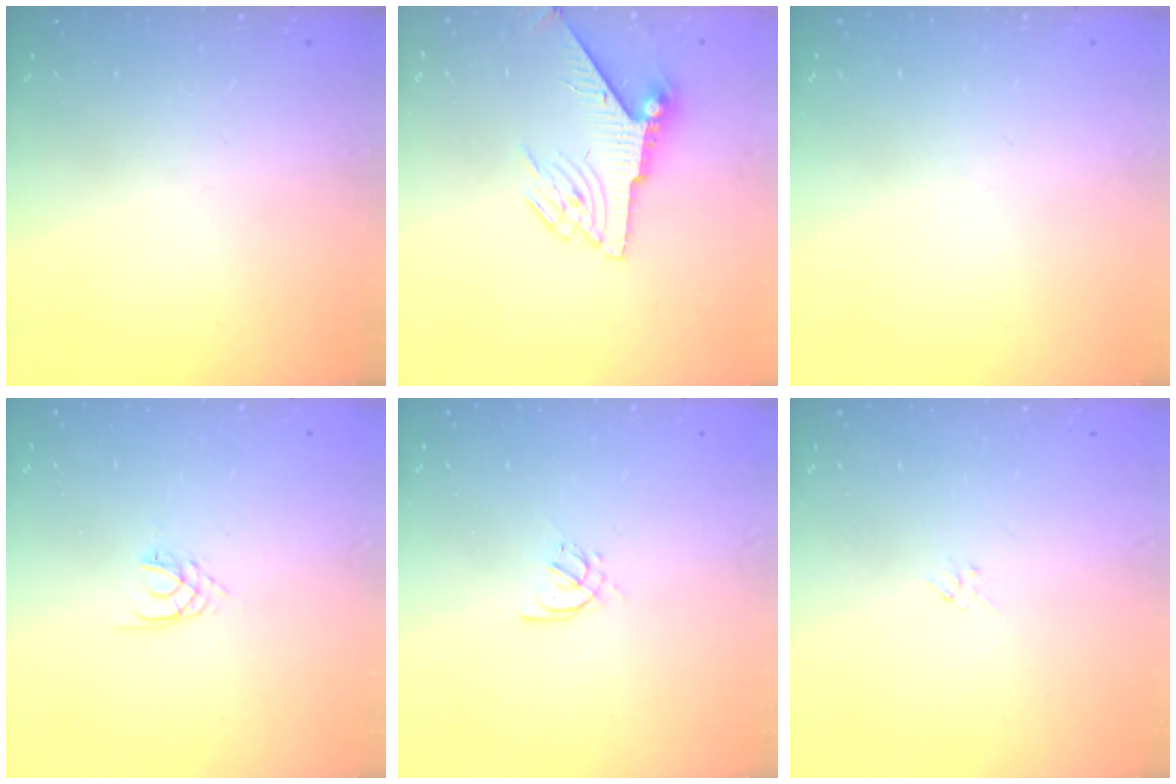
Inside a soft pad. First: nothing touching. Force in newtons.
{"total": 6.7, "press": 6.6, "slide": 1.0}
{"total": 0.0}
{"total": 2.1, "press": 2.1, "slide": 0.3}
{"total": 2.4, "press": 2.4, "slide": 0.6}
{"total": 2.3, "press": 2.2, "slide": 0.6}